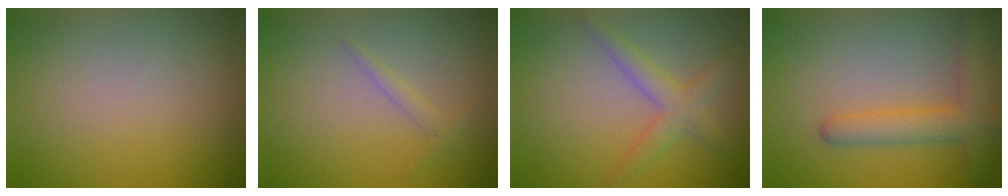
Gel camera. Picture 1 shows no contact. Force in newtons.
{"total": 1.1, "press": 1.1, "slide": 0.0}
{"total": 2.9, "press": 2.9, "slide": 0.1}
{"total": 4.2, "press": 4.2, "slide": 0.2}